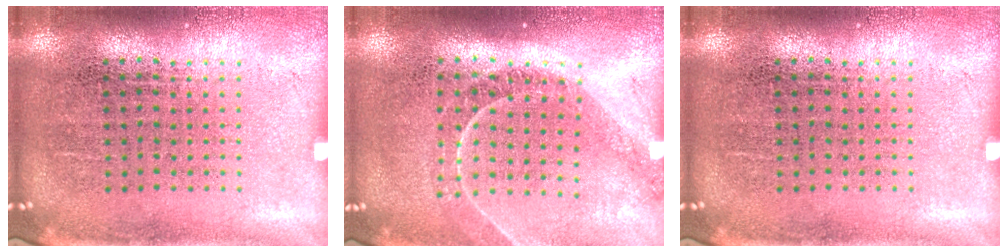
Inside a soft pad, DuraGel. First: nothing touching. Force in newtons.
{"total": 1.2, "press": 1.2, "slide": 0.3}
{"total": 0.0}